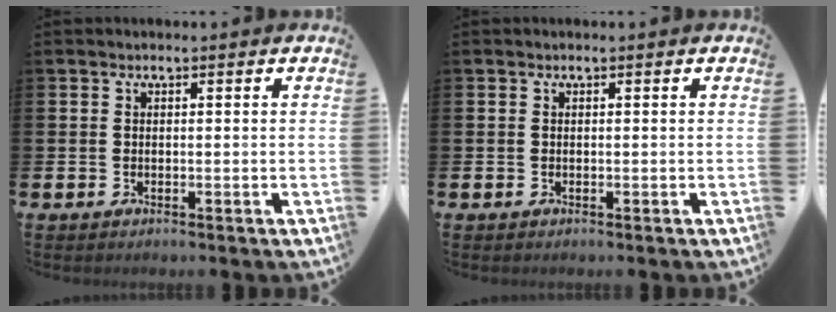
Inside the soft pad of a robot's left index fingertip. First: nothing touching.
{"total": 0.0}